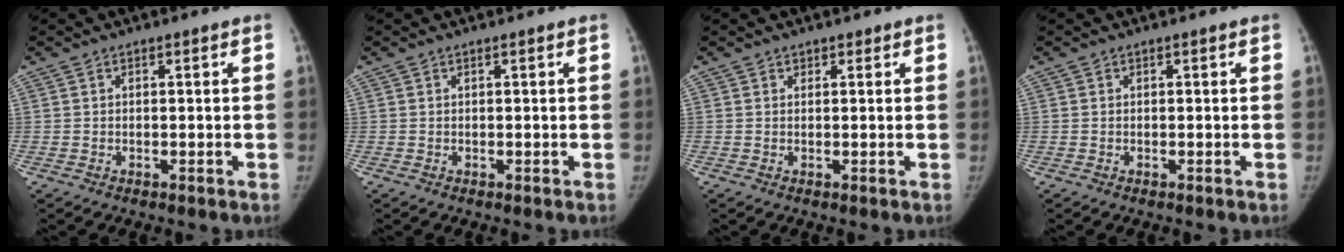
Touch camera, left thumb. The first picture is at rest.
{"total": 0.0}
{"total": 0.9, "force": [0.9, 0.4, 0.1], "torque": [0.003, -0.005, 0.014]}
{"total": 0.0}